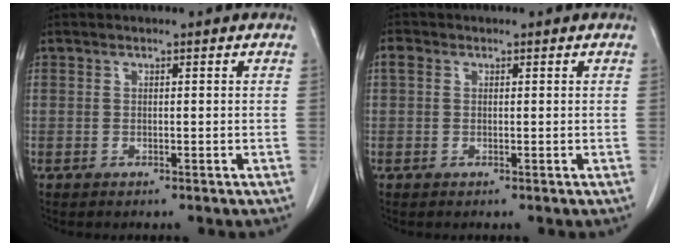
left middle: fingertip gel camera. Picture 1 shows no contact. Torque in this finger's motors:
{"motor_torque": [0.31, -0.44, 0.12, 0.04]}